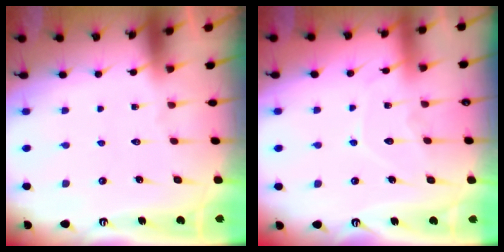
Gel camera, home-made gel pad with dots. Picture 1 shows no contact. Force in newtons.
{"total": 7.5, "press": 7.4, "slide": 0.7}